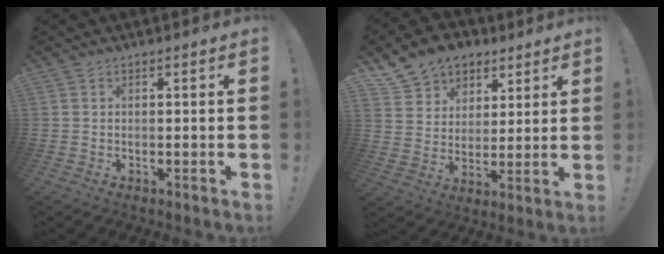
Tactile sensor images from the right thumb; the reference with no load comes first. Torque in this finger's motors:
{"motor_torque": [0.58, 0.62, 0.54, 0.54, 0.05]}